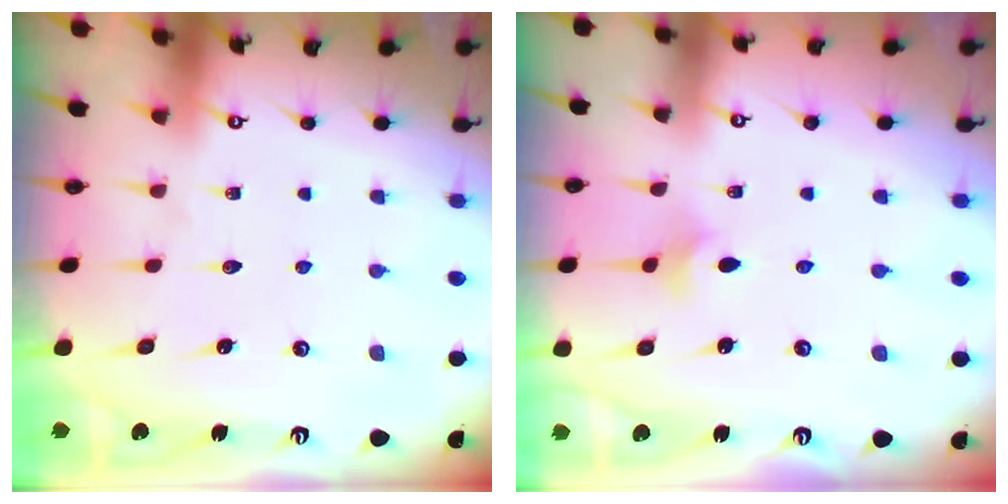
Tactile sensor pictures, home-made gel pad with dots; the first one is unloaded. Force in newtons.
{"total": 3.3, "press": 3.2, "slide": 0.8}